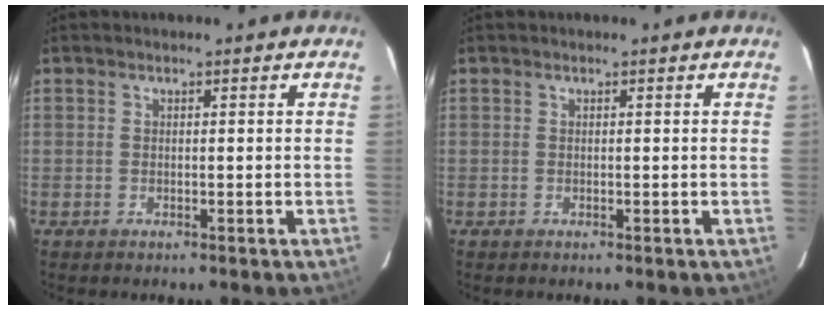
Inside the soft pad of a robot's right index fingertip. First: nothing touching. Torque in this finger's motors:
{"motor_torque": [0.00, 0.00, 0.00, 0.01]}